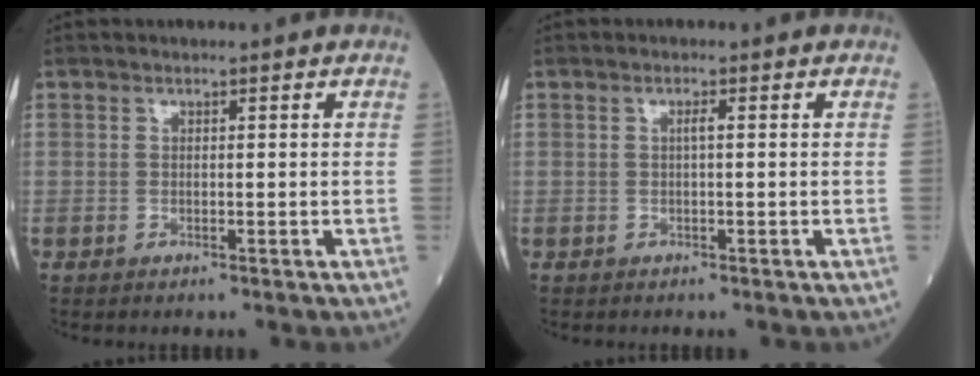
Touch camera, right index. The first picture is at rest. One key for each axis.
{"total": 0.8, "fx": 0.0, "fy": 0.0, "fz": 0.8, "tx": -0.018, "ty": 0.001, "tz": 0.001}